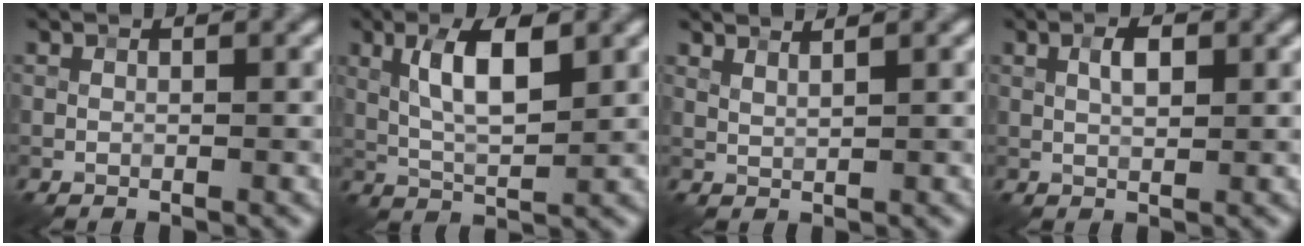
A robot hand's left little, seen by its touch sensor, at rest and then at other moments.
{"total": 5.6, "force": [1.7, 1.9, 5.0], "torque": [-0.096, -0.001, 0.031]}
{"total": 2.2, "force": [1.8, 0.4, 1.1], "torque": [-0.018, 0.000, 0.023]}
{"total": 1.9, "force": [0.5, 0.9, 1.7], "torque": [-0.032, 0.001, 0.007]}